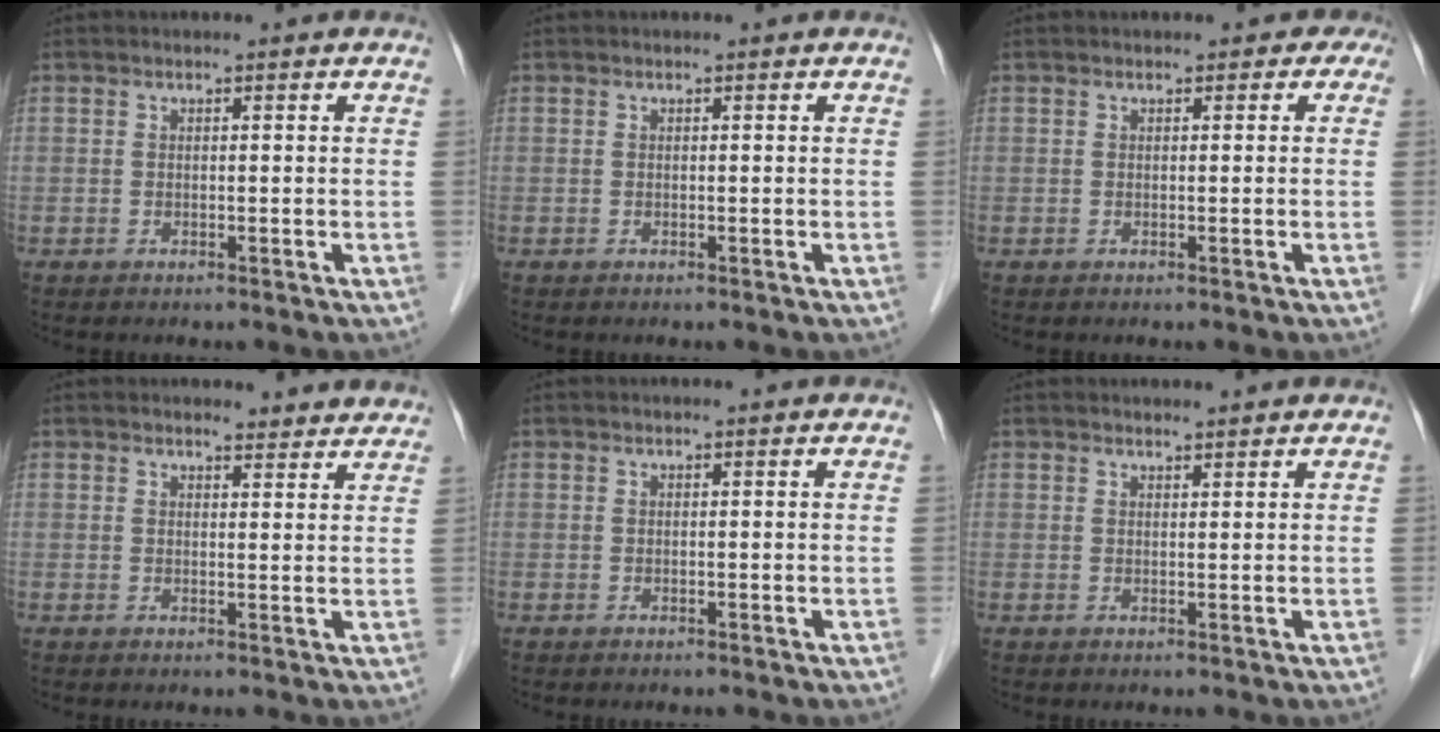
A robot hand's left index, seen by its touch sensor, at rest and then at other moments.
{"total": 0.0}
{"total": 1.6, "force": [0.6, 1.4, 0.5], "torque": [0.011, 0.008, 0.000]}
{"total": 5.2, "force": [5.0, 1.3, 0.4], "torque": [0.002, -0.003, 0.042]}
{"total": 0.0}
{"total": 1.5, "force": [1.5, 0.0, 0.1], "torque": [-0.011, 0.005, 0.025]}